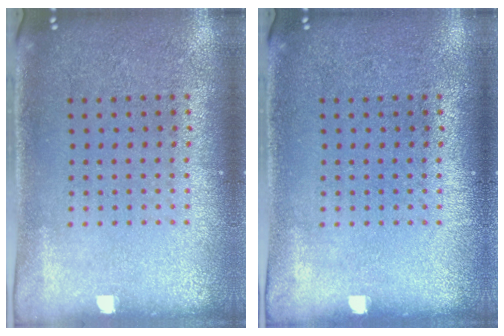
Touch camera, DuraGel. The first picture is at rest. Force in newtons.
{"total": 0.0}